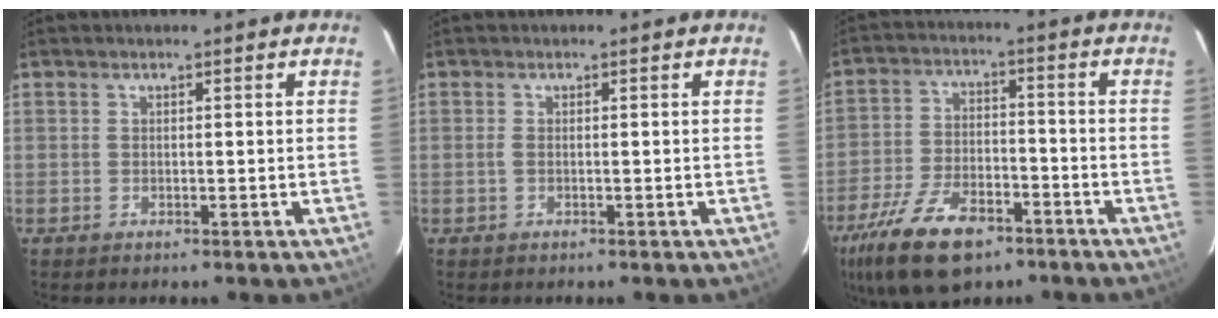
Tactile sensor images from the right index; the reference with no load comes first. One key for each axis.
{"total": 0.8, "fx": -0.1, "fy": 0.1, "fz": 0.8, "tx": -0.017, "ty": 0.001, "tz": -0.003}
{"total": 16.0, "fx": -10.3, "fy": 7.6, "fz": 9.7, "tx": -0.216, "ty": -0.021, "tz": -0.180}